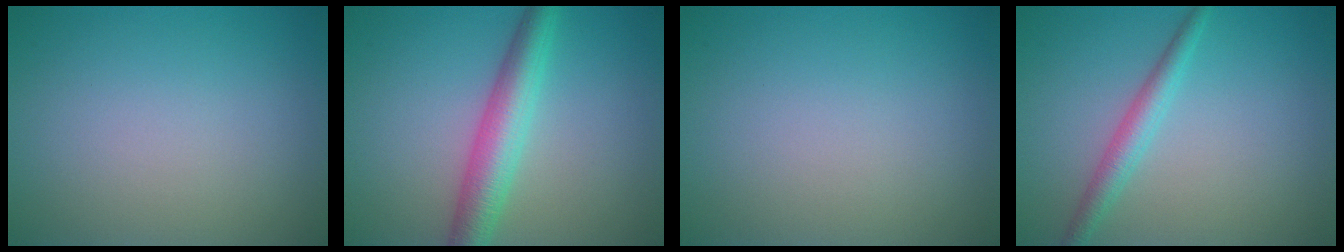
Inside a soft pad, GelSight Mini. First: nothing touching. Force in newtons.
{"total": 4.9, "press": 4.9, "slide": 0.1}
{"total": 0.0}
{"total": 2.4, "press": 2.4, "slide": 0.1}